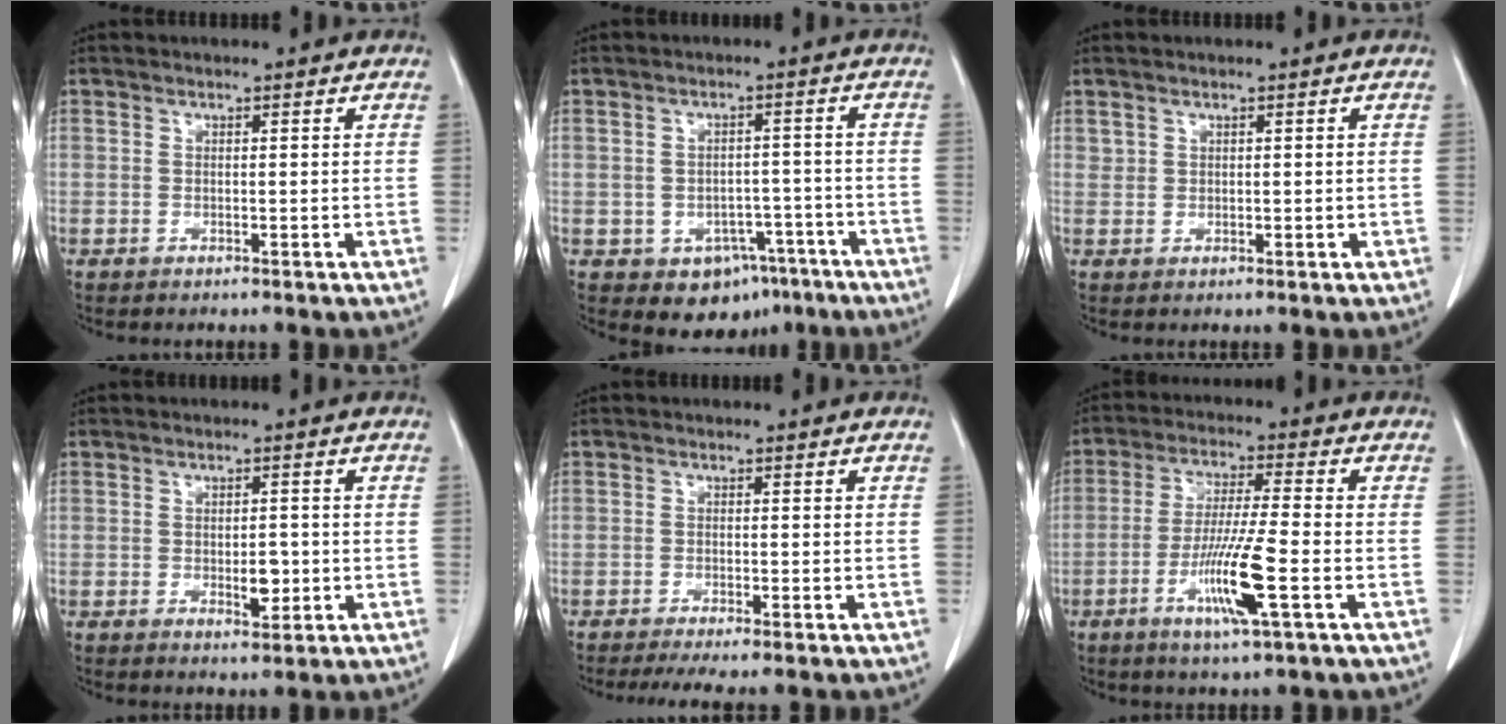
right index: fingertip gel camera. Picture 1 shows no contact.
{"total": 6.9, "force": [-3.8, 5.1, 2.7], "torque": [-0.021, 0.013, -0.043]}
{"total": 1.0, "force": [0.6, 0.7, 0.2], "torque": [-0.002, 0.005, 0.016]}
{"total": 3.1, "force": [-0.6, 1.5, 2.6], "torque": [-0.035, 0.000, -0.004]}
{"total": 4.5, "force": [-3.7, -0.1, 2.6], "torque": [-0.037, -0.011, -0.059]}
{"total": 9.1, "force": [-3.2, -0.3, 8.5], "torque": [-0.161, -0.015, -0.062]}